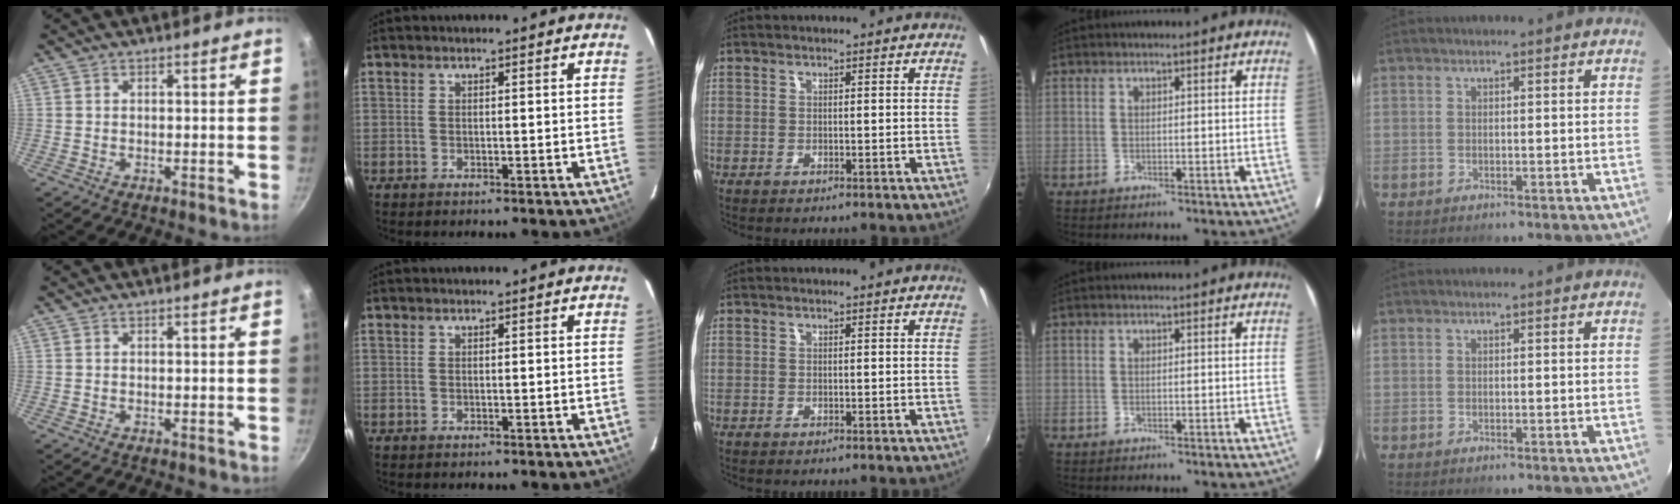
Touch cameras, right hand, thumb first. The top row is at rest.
{}